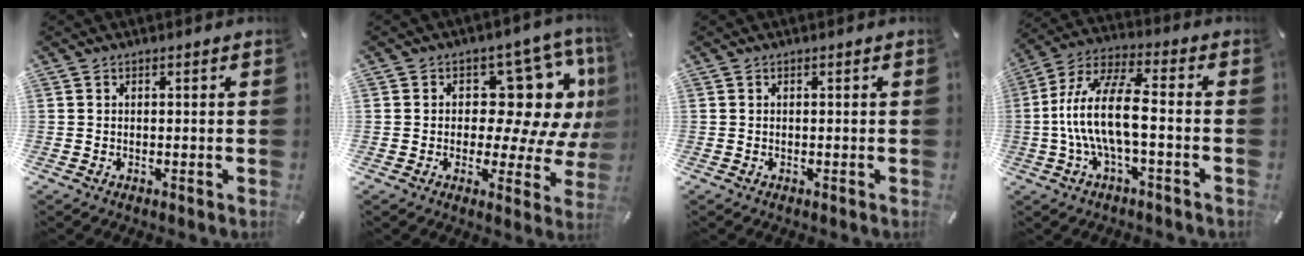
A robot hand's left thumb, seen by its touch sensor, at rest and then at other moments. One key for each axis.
{"total": 16.4, "fx": 5.4, "fy": 9.8, "fz": 11.9, "tx": -0.149, "ty": -0.043, "tz": 0.090}
{"total": 0.0}
{"total": 14.5, "fx": -2.1, "fy": 5.1, "fz": 13.4, "tx": -0.277, "ty": -0.003, "tz": -0.043}